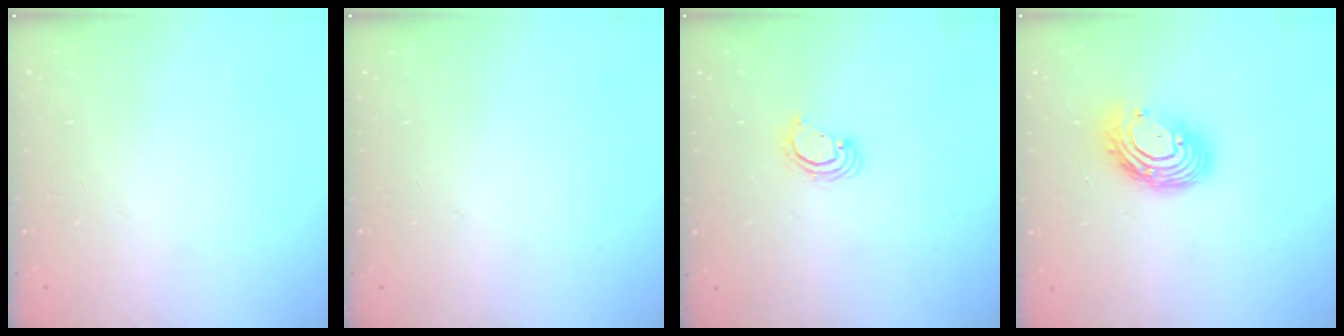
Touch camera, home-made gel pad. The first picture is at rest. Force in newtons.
{"total": 0.0}
{"total": 2.2, "press": 2.2, "slide": 0.2}
{"total": 12.1, "press": 12.0, "slide": 1.1}